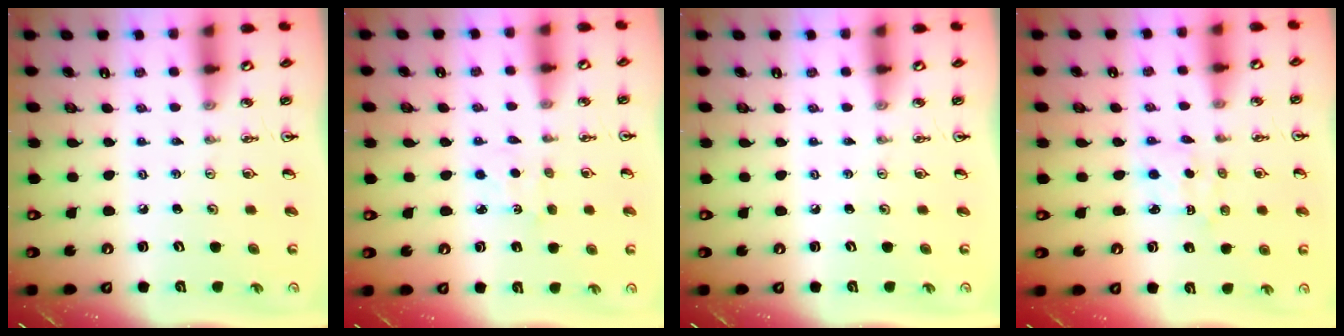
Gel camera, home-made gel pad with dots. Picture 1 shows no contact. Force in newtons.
{"total": 3.5, "press": 3.5, "slide": 0.4}
{"total": 0.0}
{"total": 1.9, "press": 1.8, "slide": 0.6}